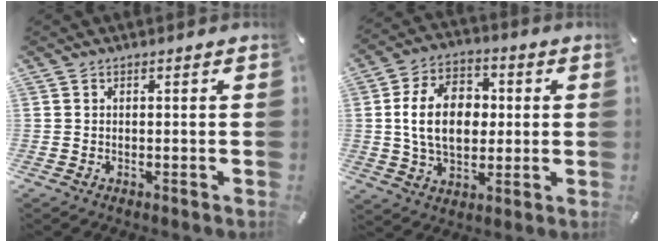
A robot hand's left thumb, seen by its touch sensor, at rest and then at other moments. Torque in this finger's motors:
{"motor_torque": [0.63, 0.57, 0.99, 0.48, 0.18]}